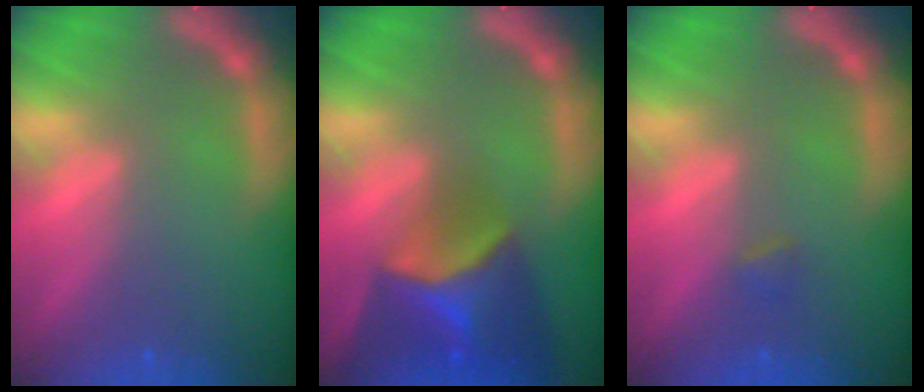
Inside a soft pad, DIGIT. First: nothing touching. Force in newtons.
{"total": 8.9}
{"total": 0.9}